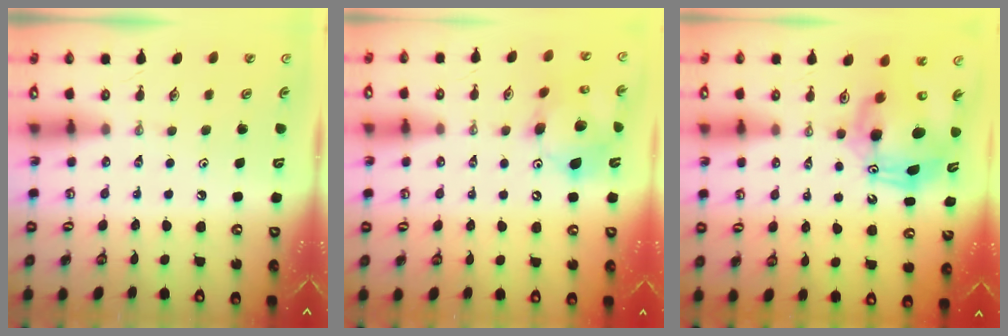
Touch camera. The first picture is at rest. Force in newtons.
{"total": 13.3, "press": 13.1, "slide": 2.3}
{"total": 12.8, "press": 12.6, "slide": 2.3}